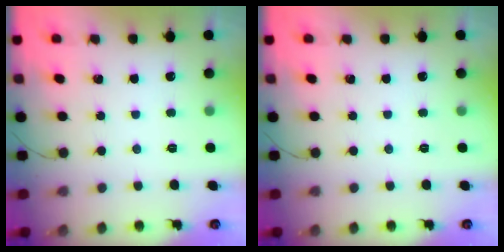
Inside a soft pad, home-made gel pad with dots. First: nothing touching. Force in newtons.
{"total": 0.0}